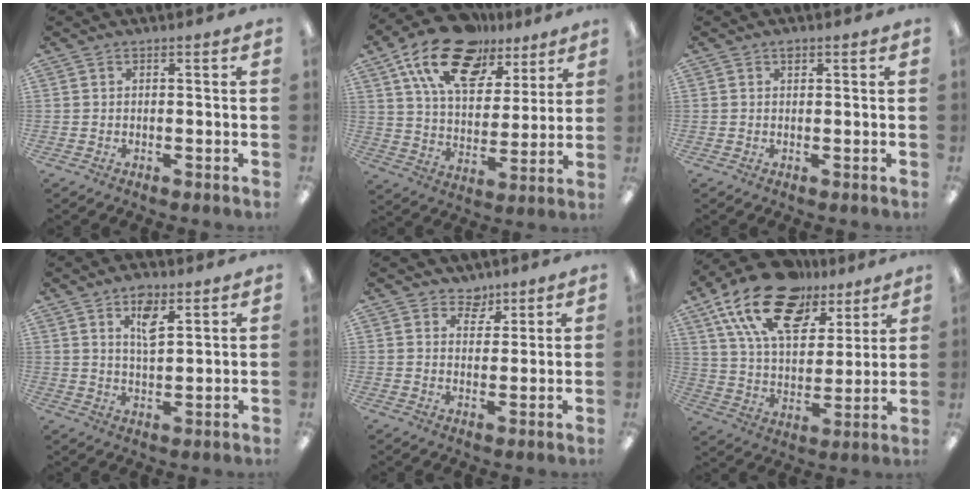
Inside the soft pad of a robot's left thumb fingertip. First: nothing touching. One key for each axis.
{"total": 19.3, "fx": 12.2, "fy": 10.3, "fz": 10.8, "tx": -0.196, "ty": -0.053, "tz": 0.220}
{"total": 1.2, "fx": 0.7, "fy": 0.7, "fz": 0.6, "tx": -0.006, "ty": -0.001, "tz": 0.011}
{"total": 6.7, "fx": 4.0, "fy": 2.9, "fz": 4.4, "tx": -0.065, "ty": -0.014, "tz": 0.066}
{"total": 4.8, "fx": 3.7, "fy": 3.0, "fz": 0.5, "tx": -0.003, "ty": -0.020, "tz": 0.064}
{"total": 21.4, "fx": 13.6, "fy": 11.0, "fz": 12.2, "tx": -0.225, "ty": -0.063, "tz": 0.245}